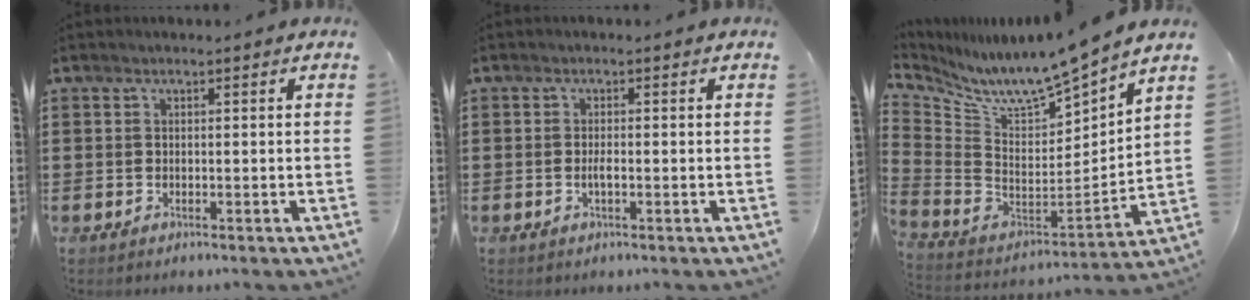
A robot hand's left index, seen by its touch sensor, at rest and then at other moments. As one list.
[{"total": 1.2, "force": [-0.4, 0.3, 1.2], "torque": [-0.023, 0.000, -0.006]}, {"total": 8.9, "force": [8.1, 0.3, 3.7], "torque": [-0.106, -0.073, 0.135]}]